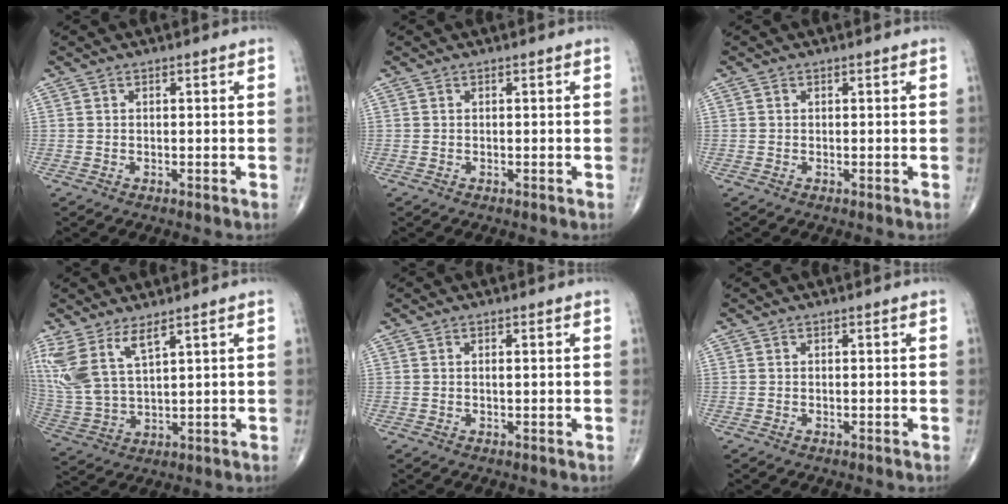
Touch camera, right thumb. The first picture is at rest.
{"total": 0.0}
{"total": 0.0}
{"total": 10.9, "force": [6.3, 3.9, 8.1], "torque": [-0.188, -0.026, 0.144]}
{"total": 1.0, "force": [0.2, 0.2, 0.9], "torque": [-0.019, 0.004, 0.003]}
{"total": 0.0}